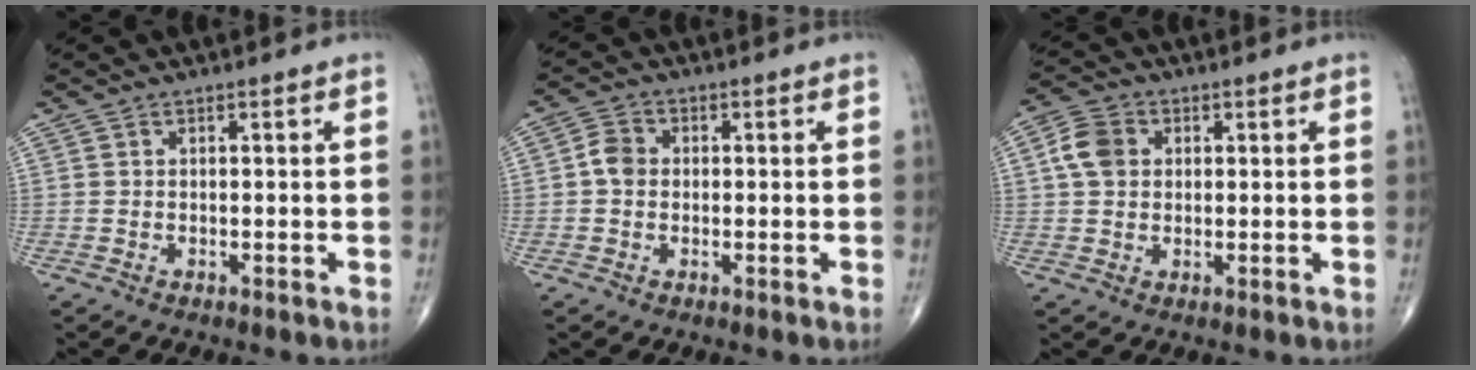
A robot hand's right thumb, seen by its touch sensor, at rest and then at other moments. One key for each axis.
{"total": 3.7, "fx": -0.1, "fy": 3.0, "fz": 2.1, "tx": -0.033, "ty": 0.009, "tz": -0.010}
{"total": 5.9, "fx": 1.1, "fy": 4.7, "fz": 3.4, "tx": -0.060, "ty": 0.009, "tz": 0.015}